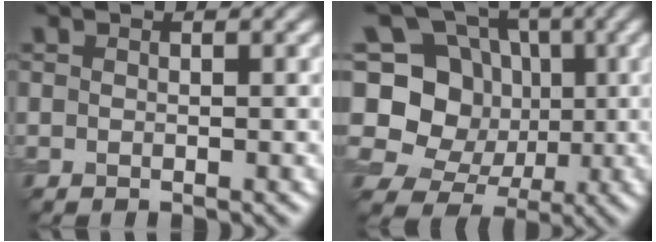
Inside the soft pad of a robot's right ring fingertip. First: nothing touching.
{"total": 11.0, "force": [0.5, 10.0, 4.7], "torque": [-0.119, 0.039, -0.021]}